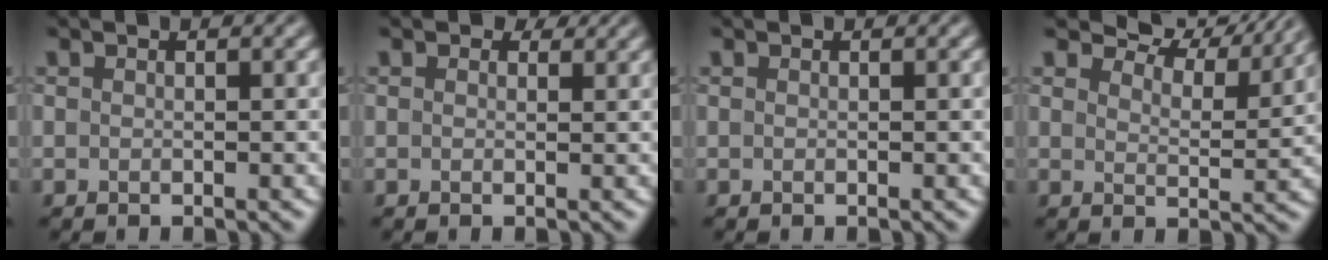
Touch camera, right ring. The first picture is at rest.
{"total": 1.2, "force": [0.8, 0.7, 0.5], "torque": [-0.008, -0.003, 0.006]}
{"total": 0.0}
{"total": 6.0, "force": [5.4, 1.4, 2.0], "torque": [-0.040, 0.004, 0.071]}